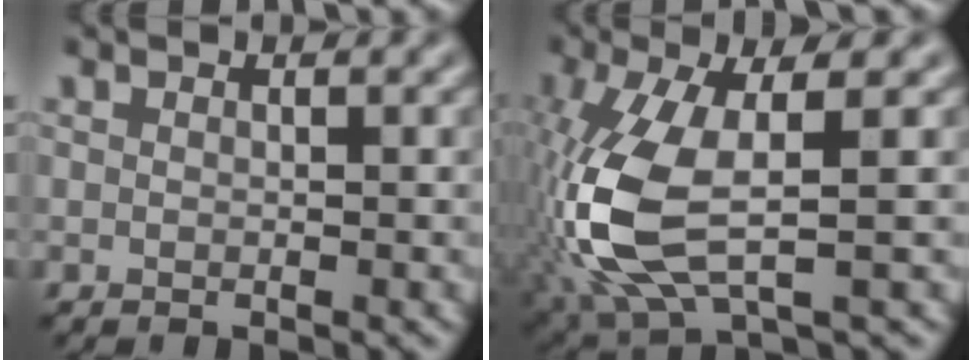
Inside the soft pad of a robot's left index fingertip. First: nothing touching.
{"total": 10.0, "force": [-1.3, 4.0, 9.1], "torque": [-0.228, -0.010, -0.027]}